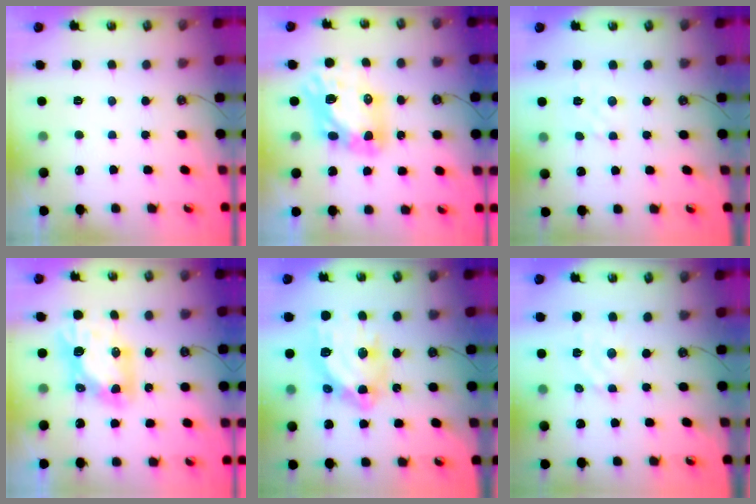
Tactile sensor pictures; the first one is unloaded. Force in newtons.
{"total": 12.0, "press": 11.9, "slide": 1.3}
{"total": 2.2, "press": 2.2, "slide": 0.6}
{"total": 9.2, "press": 9.1, "slide": 1.0}
{"total": 16.6, "press": 16.6, "slide": 1.4}
{"total": 4.3, "press": 4.3, "slide": 0.7}